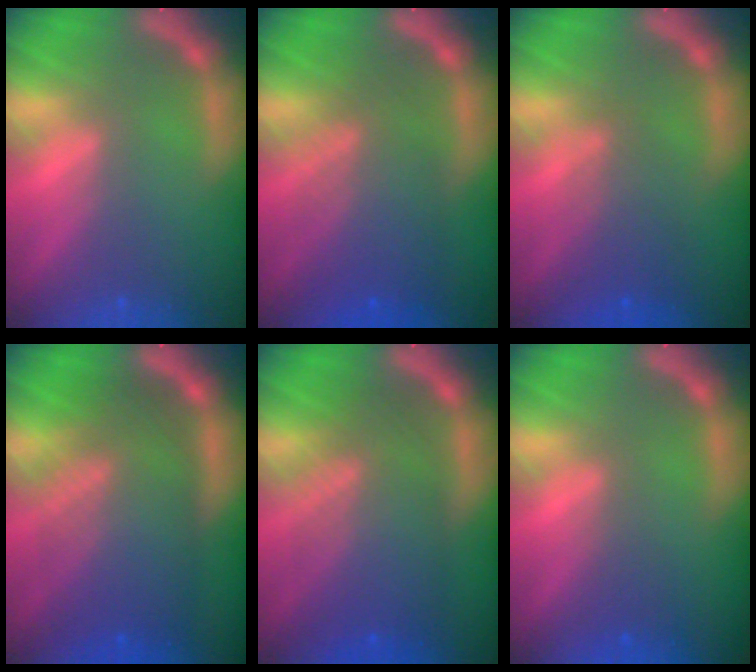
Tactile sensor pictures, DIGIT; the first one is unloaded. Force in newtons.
{"total": 7.1}
{"total": 3.5}
{"total": 10.0}
{"total": 8.5}
{"total": 1.4}